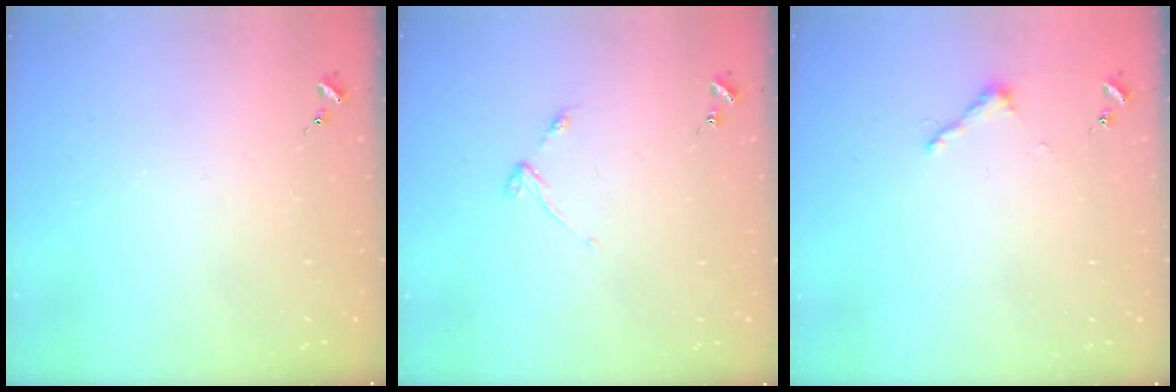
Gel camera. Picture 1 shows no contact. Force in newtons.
{"total": 2.9, "press": 2.8, "slide": 0.4}
{"total": 3.4, "press": 3.4, "slide": 0.3}